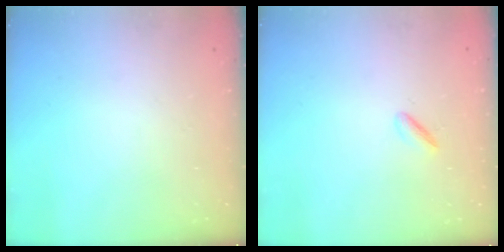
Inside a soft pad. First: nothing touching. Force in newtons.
{"total": 2.0, "press": 1.8, "slide": 0.7}